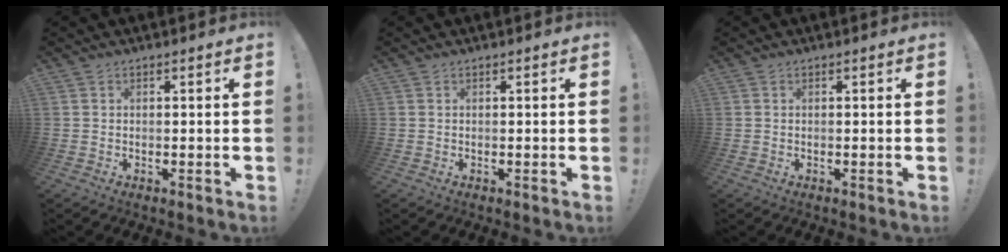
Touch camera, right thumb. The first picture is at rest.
{"total": 0.0}
{"total": 0.0}